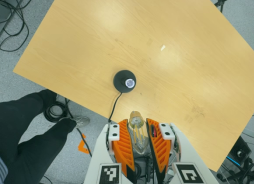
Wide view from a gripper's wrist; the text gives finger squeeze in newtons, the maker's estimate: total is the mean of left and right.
{"total": 22.0, "left": 25.1, "right": 18.8}